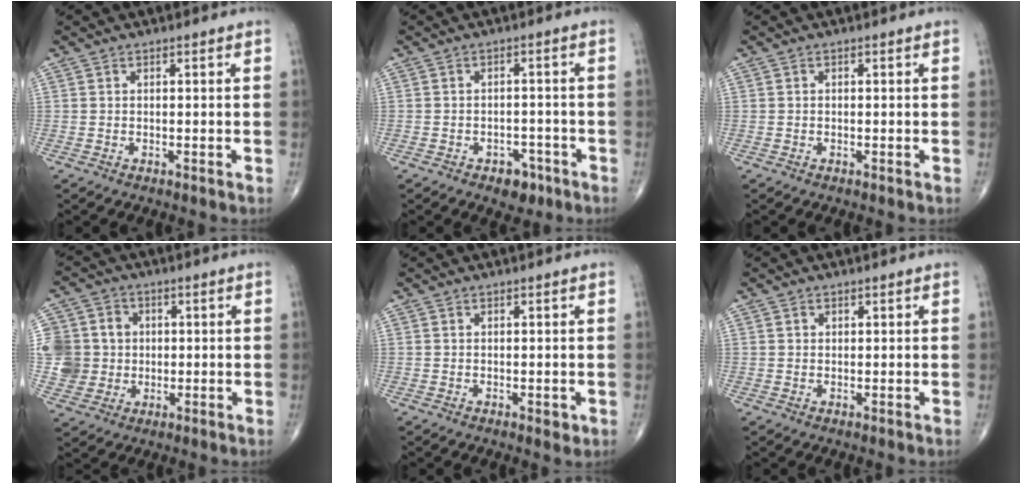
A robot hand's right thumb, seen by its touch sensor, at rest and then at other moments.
{"total": 4.4, "force": [-2.6, 2.9, 2.1], "torque": [-0.008, 0.019, -0.031]}
{"total": 0.0}
{"total": 11.9, "force": [0.5, 11.2, 3.7], "torque": [-0.060, 0.022, 0.018]}
{"total": 1.3, "force": [-0.1, 0.8, 1.0], "torque": [-0.010, -0.004, 0.000]}
{"total": 0.9, "force": [0.4, 0.8, 0.2], "torque": [0.004, -0.002, 0.006]}